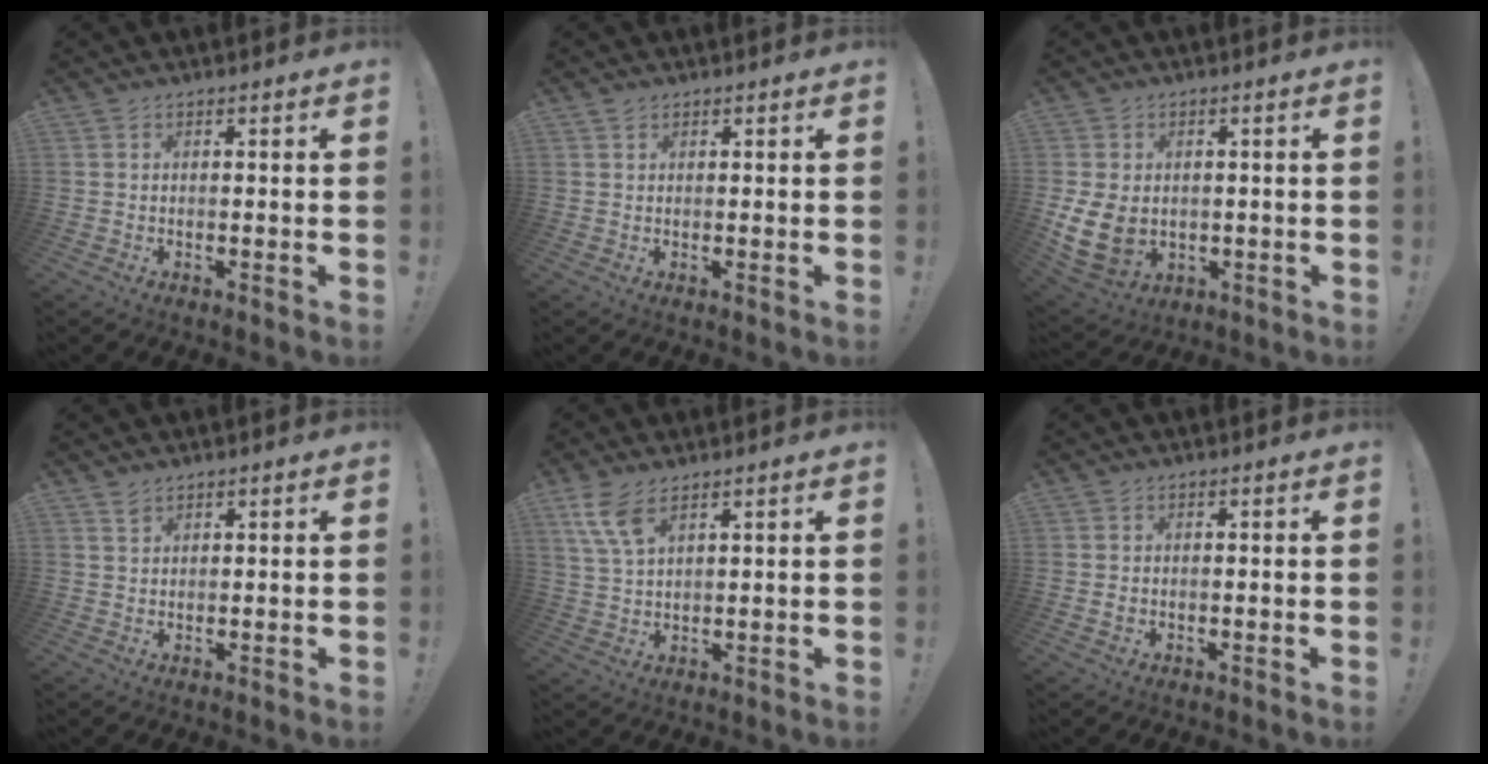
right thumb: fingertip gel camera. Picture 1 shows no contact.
{"total": 0.9, "force": [0.7, 0.5, 0.2], "torque": [0.002, -0.003, 0.013]}
{"total": 9.3, "force": [-0.1, 7.4, 5.6], "torque": [-0.114, 0.001, 0.005]}
{"total": 1.9, "force": [1.6, 0.9, 0.6], "torque": [-0.001, -0.011, 0.028]}
{"total": 7.8, "force": [4.8, 3.0, 5.4], "torque": [-0.113, -0.017, 0.091]}
{"total": 0.7, "force": [-0.1, 0.5, 0.4], "torque": [-0.002, -0.001, -0.003]}